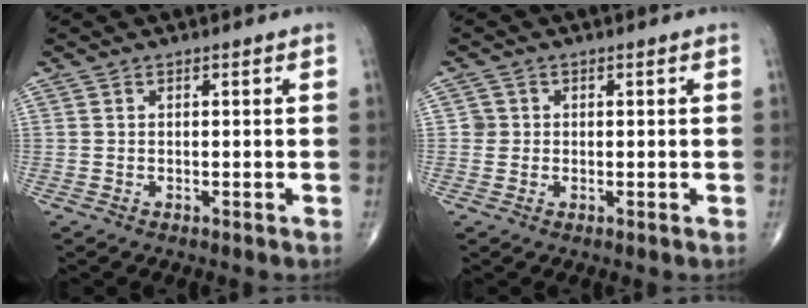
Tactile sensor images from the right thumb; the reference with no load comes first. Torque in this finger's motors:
{"motor_torque": [-0.05, 0.28, 0.10, 0.12, -0.01]}